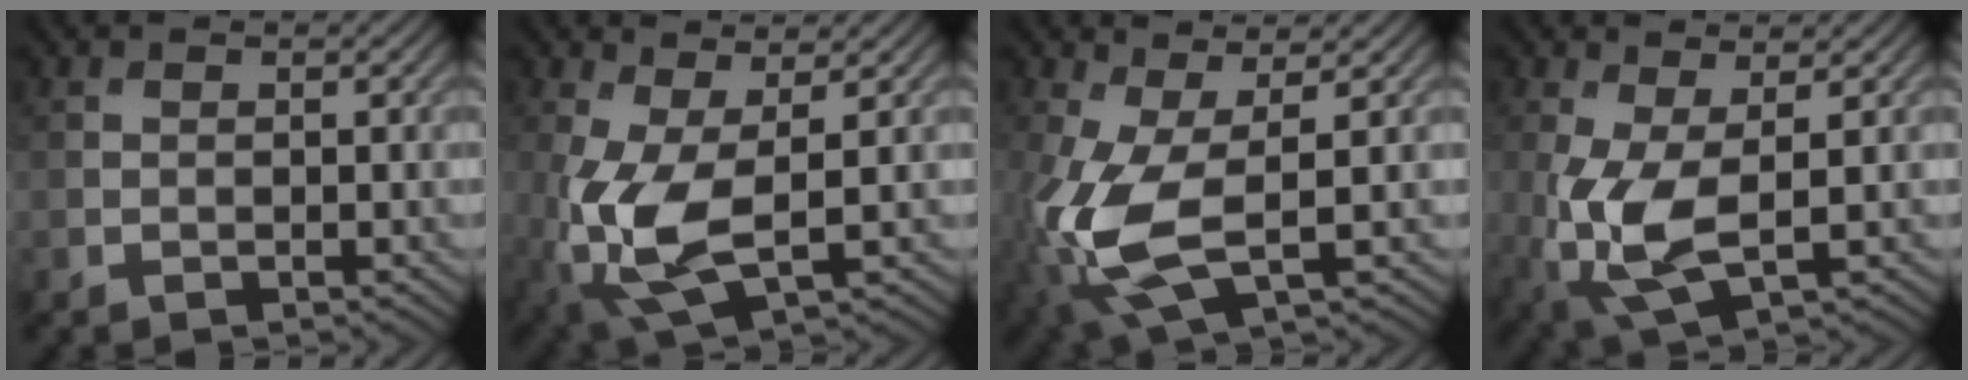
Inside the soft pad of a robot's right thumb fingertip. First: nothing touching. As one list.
[{"total": 8.1, "force": [-1.0, 3.7, 7.2], "torque": [-0.184, -0.009, -0.017]}, {"total": 9.1, "force": [-1.3, 3.9, 8.1], "torque": [-0.213, -0.011, -0.026]}, {"total": 7.5, "force": [-0.6, 3.2, 6.7], "torque": [-0.171, -0.009, -0.010]}]